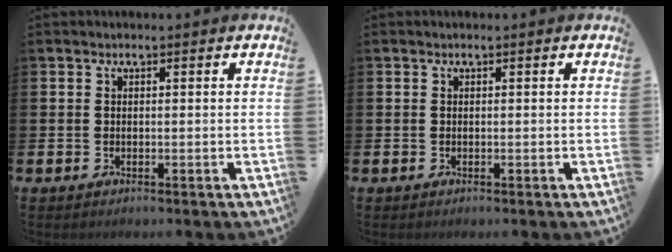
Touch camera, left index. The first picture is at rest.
{"total": 0.0}